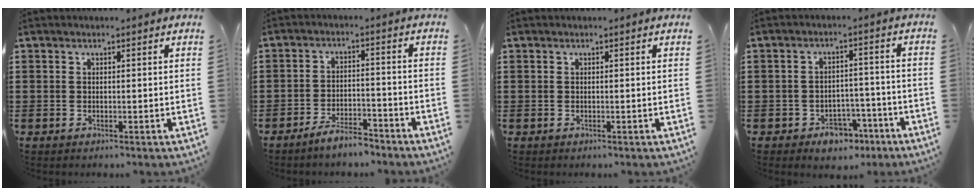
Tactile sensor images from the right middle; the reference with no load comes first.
{"total": 4.6, "force": [-4.3, 0.7, 1.4], "torque": [-0.029, 0.007, -0.088]}
{"total": 0.0}
{"total": 4.4, "force": [-3.5, 2.2, 1.4], "torque": [-0.026, 0.014, -0.068]}